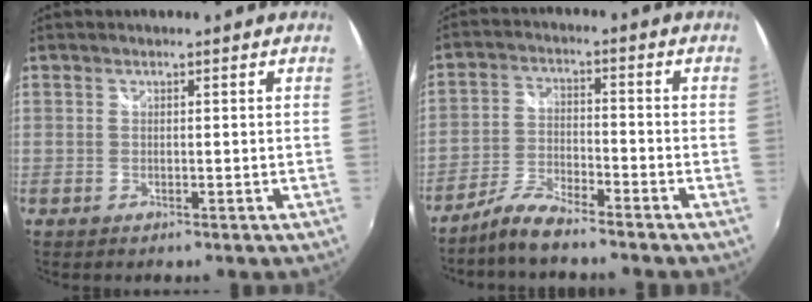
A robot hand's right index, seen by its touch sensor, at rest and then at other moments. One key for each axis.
{"total": 6.4, "fx": -5.6, "fy": 1.0, "fz": 3.0, "tx": -0.070, "ty": 0.002, "tz": -0.110}